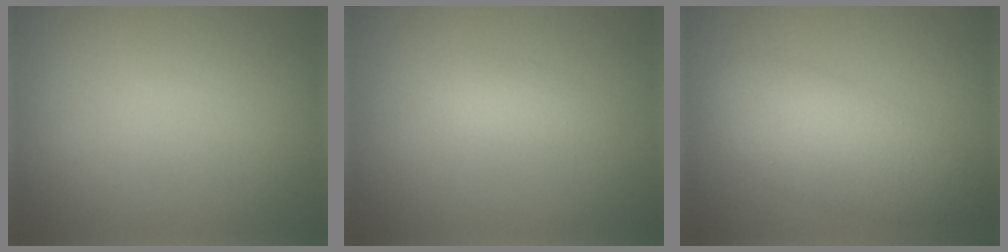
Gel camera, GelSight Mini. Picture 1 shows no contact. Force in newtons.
{"total": 1.4, "press": 1.4, "slide": 0.1}
{"total": 6.1, "press": 6.1, "slide": 0.0}